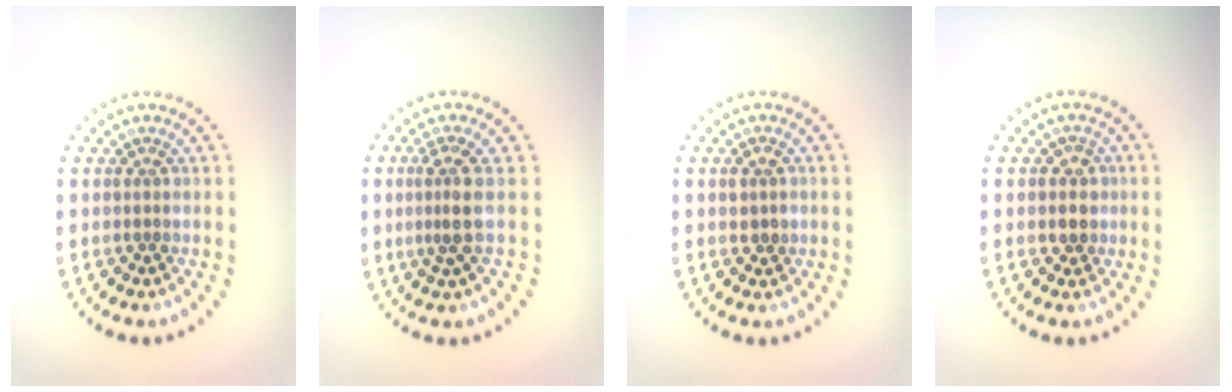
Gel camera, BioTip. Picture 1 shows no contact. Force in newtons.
{"total": 2.6, "press": 1.9, "slide": 1.8}
{"total": 1.5, "press": 1.5, "slide": 0.1}
{"total": 2.0, "press": 1.8, "slide": 0.8}